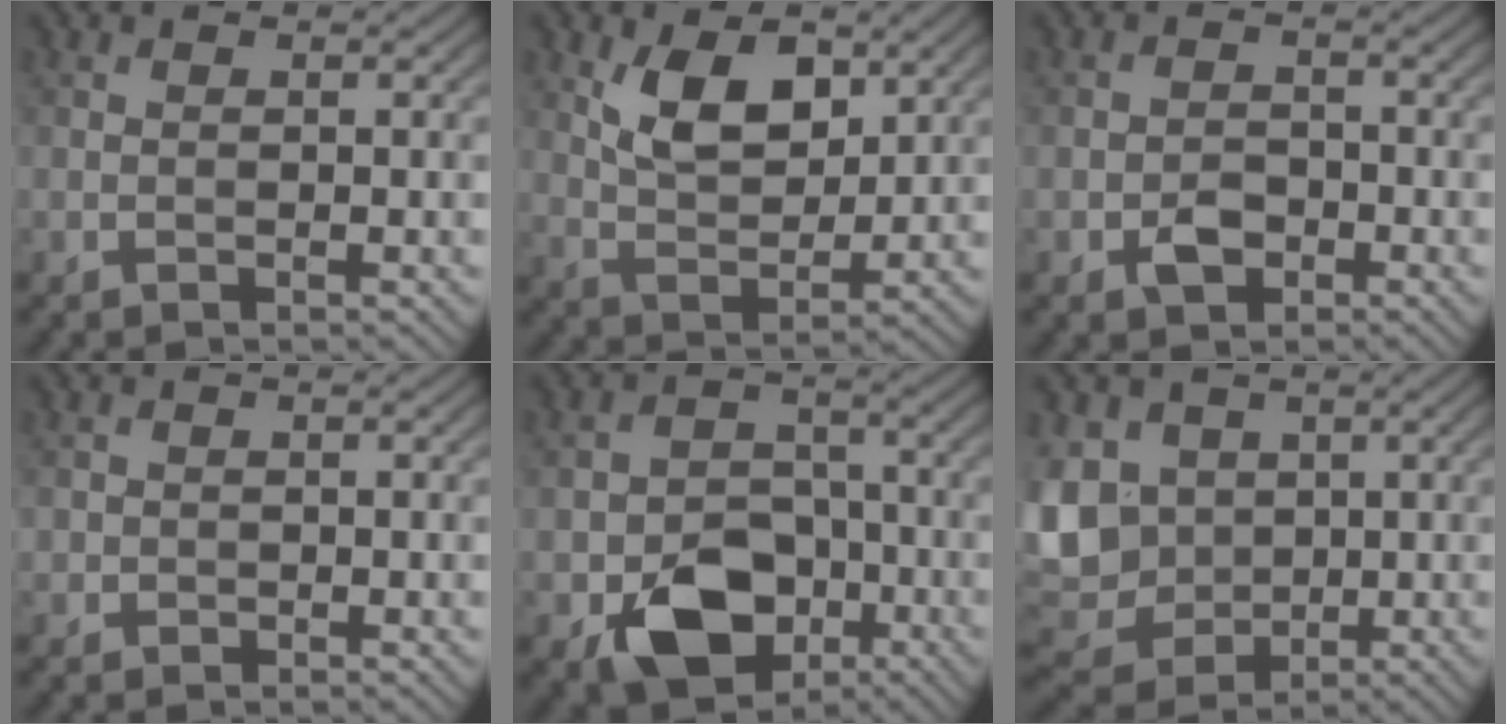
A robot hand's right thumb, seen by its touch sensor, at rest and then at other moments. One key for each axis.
{"total": 7.3, "fx": 3.4, "fy": 3.8, "fz": 5.2, "tx": -0.105, "ty": -0.009, "tz": 0.064}
{"total": 2.9, "fx": -1.6, "fy": 1.8, "fz": 1.5, "tx": -0.028, "ty": -0.001, "tz": -0.032}
{"total": 1.2, "fx": -0.3, "fy": 1.1, "fz": 0.1, "tx": 0.001, "ty": -0.007, "tz": -0.009}
{"total": 9.8, "fx": -4.8, "fy": 6.8, "fz": 5.3, "tx": -0.097, "ty": -0.022, "tz": -0.086}
{"total": 11.0, "fx": 1.1, "fy": 9.0, "fz": 6.1, "tx": -0.180, "ty": -0.007, "tz": 0.017}